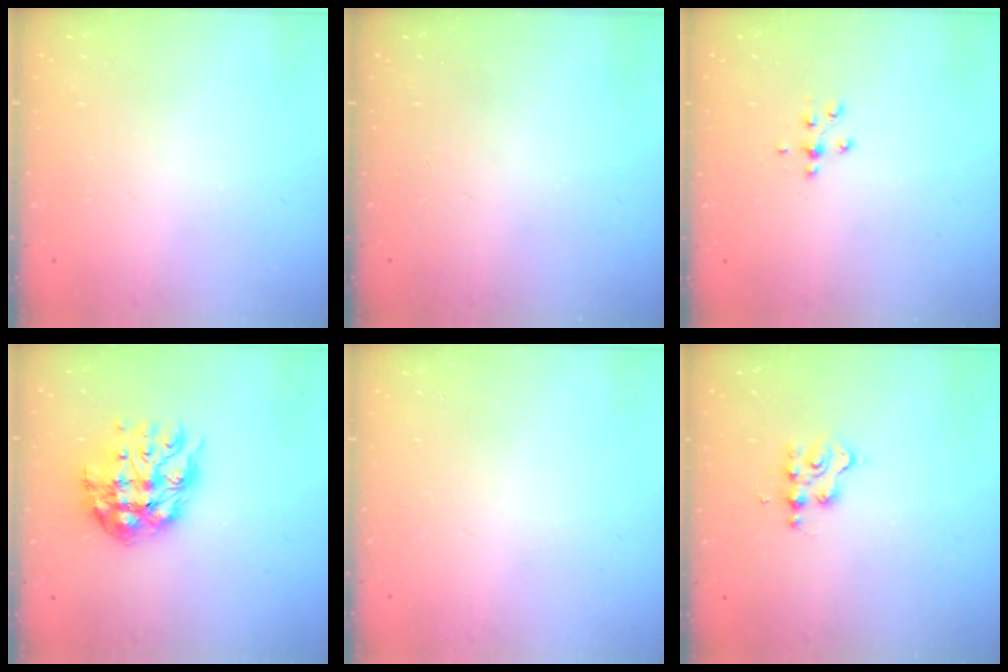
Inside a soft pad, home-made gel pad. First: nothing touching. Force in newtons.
{"total": 0.0}
{"total": 3.8, "press": 3.5, "slide": 1.2}
{"total": 14.5, "press": 14.4, "slide": 0.8}
{"total": 0.0}
{"total": 2.7, "press": 2.6, "slide": 0.4}